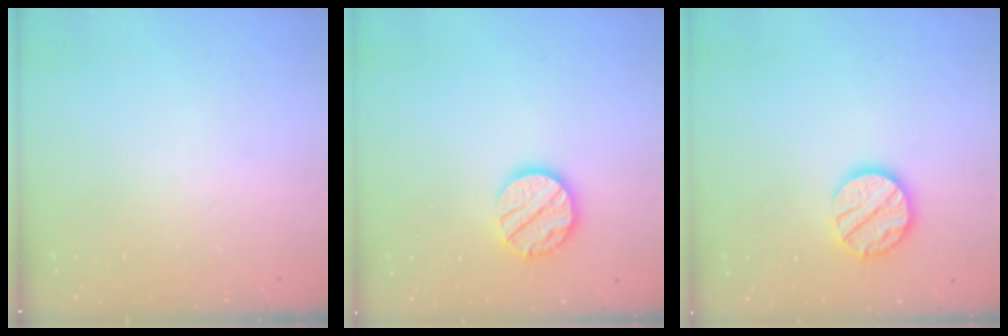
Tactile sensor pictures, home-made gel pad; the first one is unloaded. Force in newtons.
{"total": 11.9, "press": 11.9, "slide": 0.7}
{"total": 11.9, "press": 11.9, "slide": 0.7}